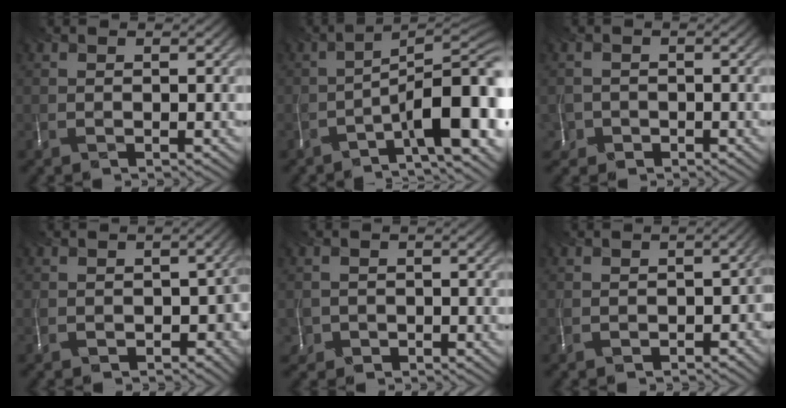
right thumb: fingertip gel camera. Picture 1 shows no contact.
{"total": 11.0, "force": [-6.2, 2.6, 8.7], "torque": [-0.119, 0.005, -0.099]}
{"total": 2.0, "force": [-1.0, 1.7, -0.4], "torque": [-0.004, -0.010, -0.019]}
{"total": 5.3, "force": [-2.7, 3.5, 3.0], "torque": [-0.043, -0.023, -0.040]}
{"total": 1.7, "force": [-0.6, 1.5, -0.4], "torque": [-0.005, -0.010, -0.010]}
{"total": 4.4, "force": [-2.4, 2.8, 2.3], "torque": [-0.028, -0.023, -0.035]}